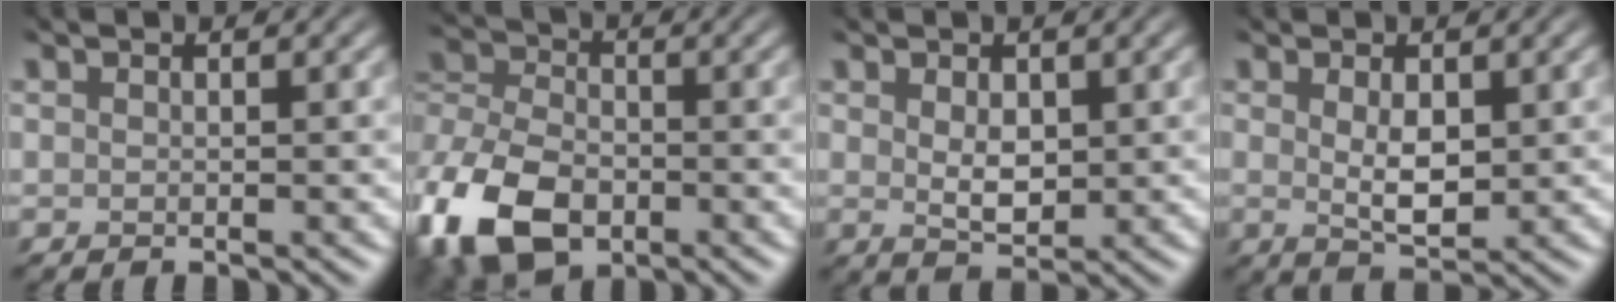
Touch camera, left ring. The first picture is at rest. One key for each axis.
{"total": 10.1, "fx": -5.3, "fy": 6.3, "fz": 5.9, "tx": -0.155, "ty": -0.029, "tz": -0.104}
{"total": 2.5, "fx": 0.3, "fy": 1.4, "fz": 2.0, "tx": -0.048, "ty": -0.013, "tz": 0.012}
{"total": 2.9, "fx": 0.1, "fy": 1.2, "fz": 2.6, "tx": -0.057, "ty": -0.016, "tz": 0.007}